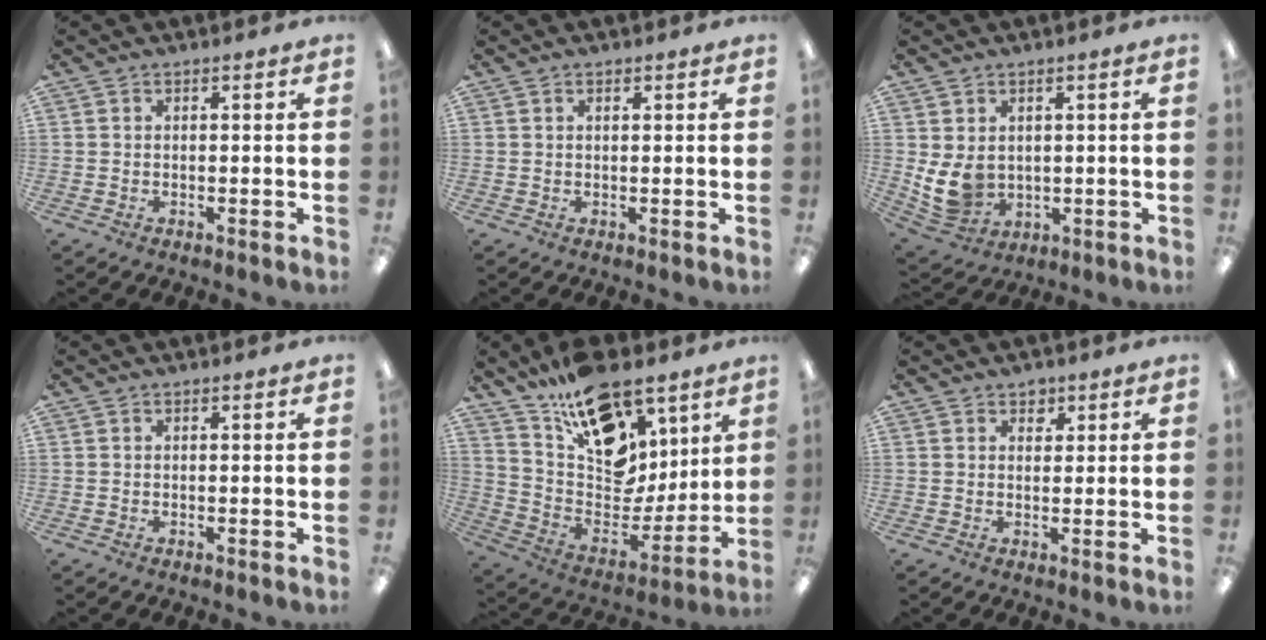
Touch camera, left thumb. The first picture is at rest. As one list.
[{"total": 1.0, "force": [0.6, 0.5, 0.7], "torque": [-0.007, -0.002, 0.009]}, {"total": 8.3, "force": [1.2, 6.5, 5.0], "torque": [-0.109, -0.008, 0.026]}, {"total": 0.0}, {"total": 19.9, "force": [12.2, 11.9, 10.3], "torque": [-0.157, -0.088, 0.224]}, {"total": 2.4, "force": [1.7, 1.7, 0.7], "torque": [0.009, -0.008, 0.025]}]